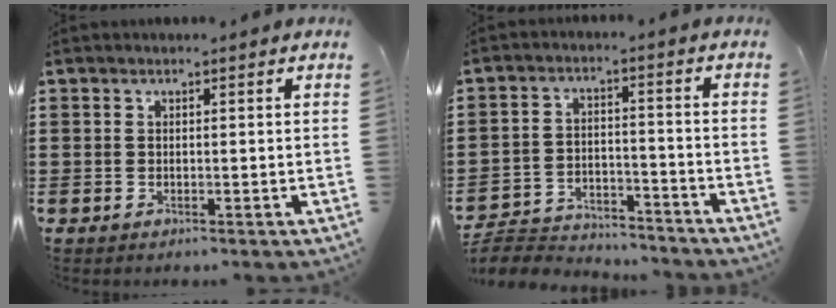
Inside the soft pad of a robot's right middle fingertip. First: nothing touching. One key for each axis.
{"total": 4.6, "fx": -4.5, "fy": 0.8, "fz": 0.6, "tx": -0.021, "ty": 0.005, "tz": -0.096}